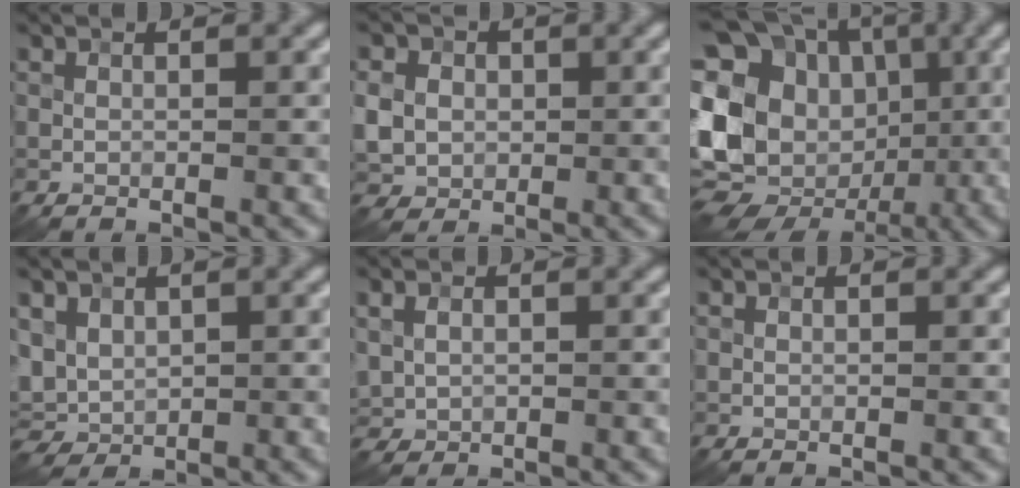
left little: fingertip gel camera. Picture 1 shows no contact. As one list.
[{"total": 6.4, "force": [1.2, 5.6, 2.8], "torque": [-0.065, 0.021, 0.005]}, {"total": 16.9, "force": [-0.9, 14.7, 8.3], "torque": [-0.168, 0.028, -0.052]}, {"total": 3.2, "force": [0.9, 2.6, 1.7], "torque": [-0.045, -0.001, 0.022]}, {"total": 2.3, "force": [0.4, 1.9, 1.3], "torque": [-0.027, -0.001, 0.010]}, {"total": 0.0}]